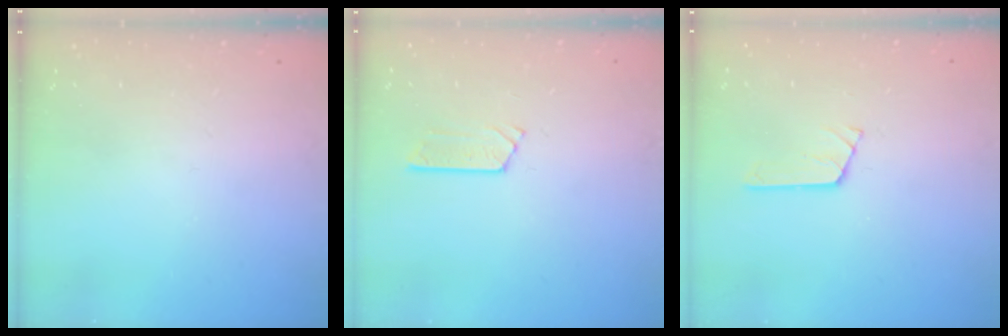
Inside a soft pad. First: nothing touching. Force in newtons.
{"total": 3.8, "press": 3.7, "slide": 0.3}
{"total": 3.0, "press": 2.9, "slide": 0.4}